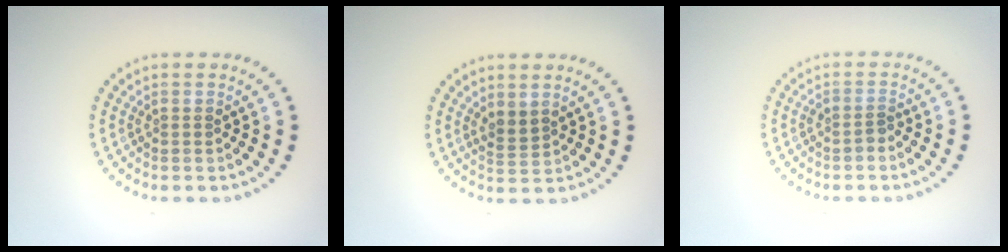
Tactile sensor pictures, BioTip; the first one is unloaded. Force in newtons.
{"total": 1.6, "press": 1.2, "slide": 1.1}
{"total": 1.1, "press": 0.8, "slide": 0.7}